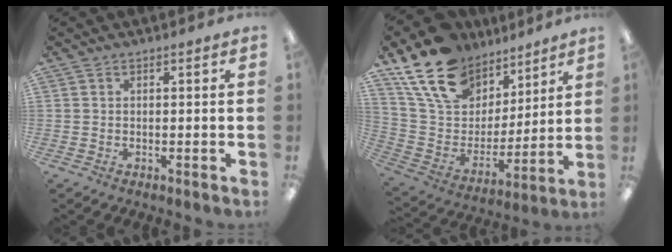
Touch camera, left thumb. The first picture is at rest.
{"total": 19.9, "force": [13.2, 12.3, 8.4], "torque": [-0.165, -0.068, 0.246]}